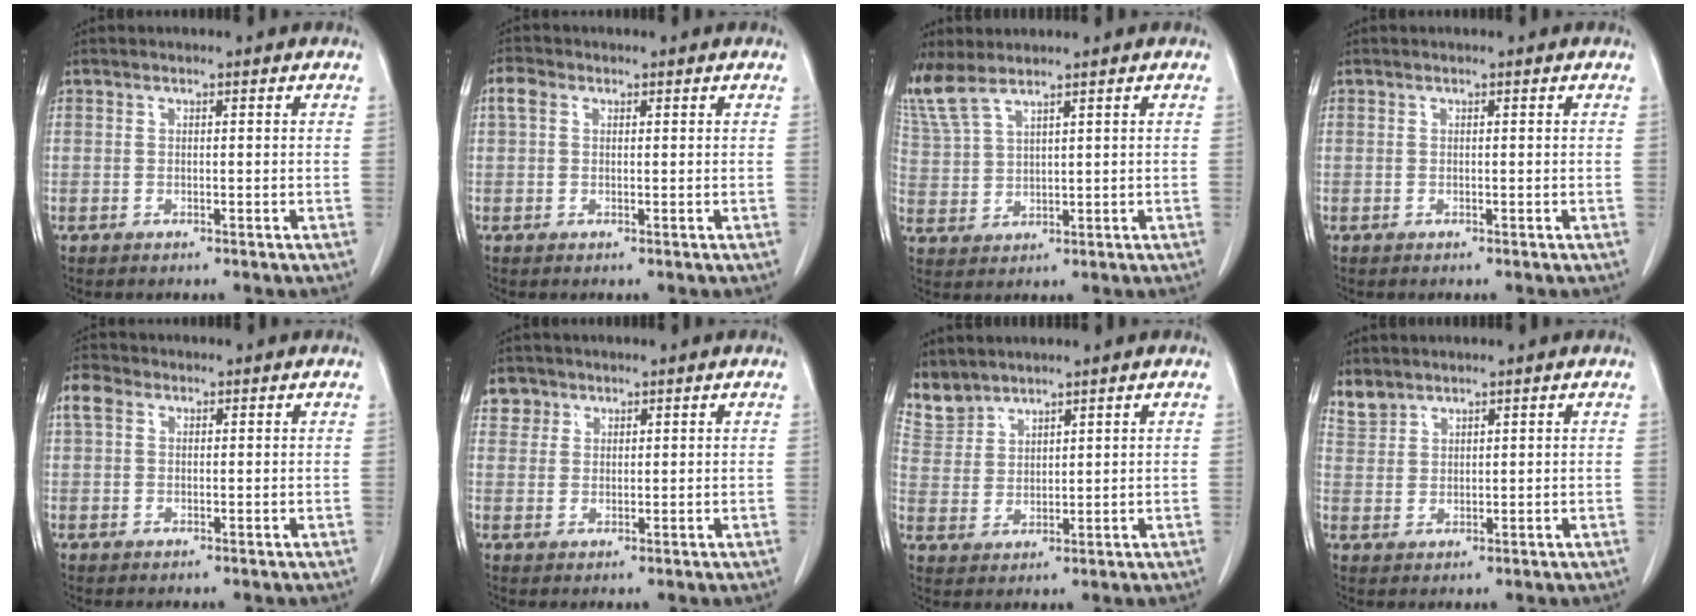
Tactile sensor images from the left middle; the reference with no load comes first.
{"total": 2.2, "force": [0.8, 1.6, 1.3], "torque": [-0.034, 0.019, 0.017]}
{"total": 5.7, "force": [5.0, 0.9, 2.7], "torque": [-0.080, 0.010, 0.119]}
{"total": 0.0}
{"total": 3.0, "force": [1.3, 2.2, 1.6], "torque": [-0.045, 0.020, 0.028]}
{"total": 2.9, "force": [1.9, 2.2, -0.2], "torque": [0.012, 0.002, 0.030]}
{"total": 4.8, "force": [4.5, 1.8, -0.1], "torque": [-0.003, 0.003, 0.103]}
{"total": 2.9, "force": [2.7, 1.2, 0.0], "torque": [-0.001, 0.010, 0.056]}